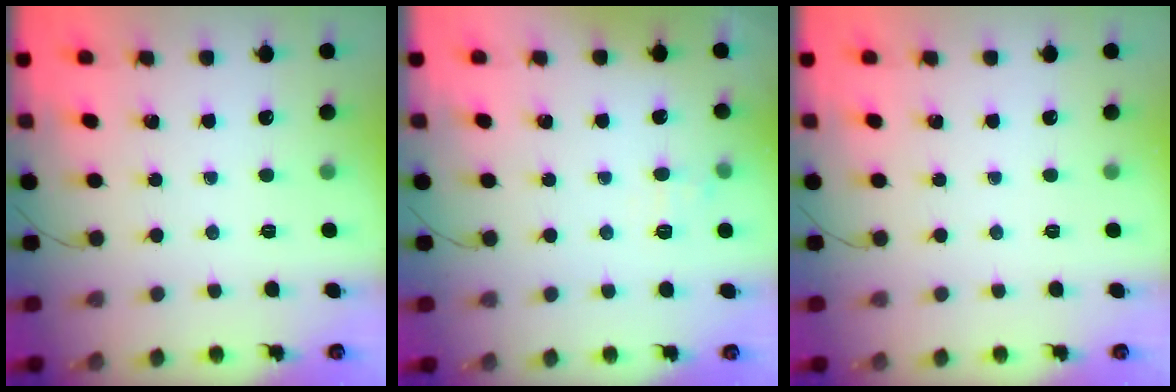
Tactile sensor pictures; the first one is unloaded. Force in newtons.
{"total": 5.9, "press": 5.7, "slide": 1.7}
{"total": 0.0}